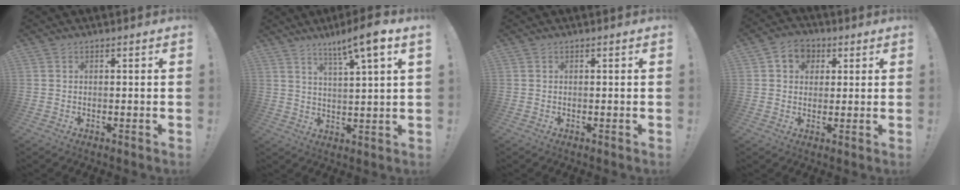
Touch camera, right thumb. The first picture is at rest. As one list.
[{"total": 9.2, "force": [6.1, 0.1, 6.8], "torque": [-0.100, -0.039, 0.095]}, {"total": 0.0}, {"total": 7.5, "force": [2.4, 6.5, 2.7], "torque": [-0.038, -0.001, 0.049]}]